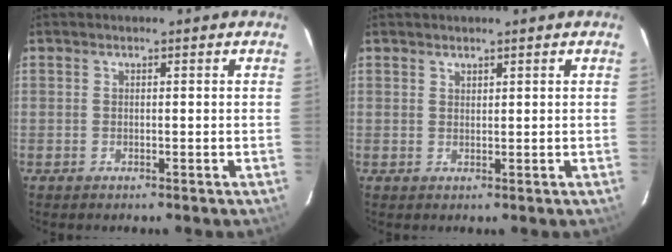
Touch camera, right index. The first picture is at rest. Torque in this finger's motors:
{"motor_torque": [0.17, 0.16, -0.09, -0.01]}